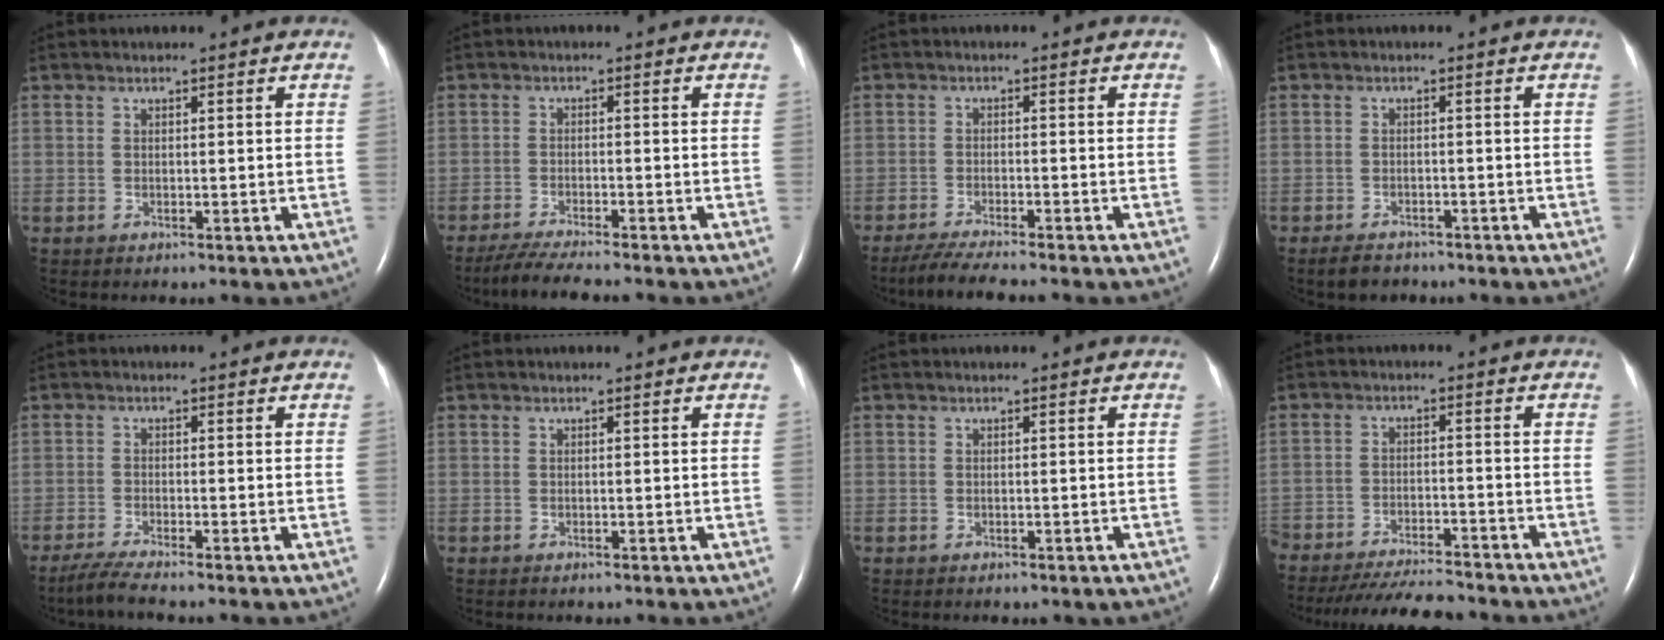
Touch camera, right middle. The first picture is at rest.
{"total": 6.9, "force": [-6.0, -0.1, 3.4], "torque": [-0.059, -0.024, -0.102]}
{"total": 6.7, "force": [-5.8, -0.2, 3.4], "torque": [-0.058, -0.023, -0.099]}
{"total": 3.6, "force": [-2.9, 1.7, 1.2], "torque": [-0.029, -0.003, -0.040]}
{"total": 3.6, "force": [-3.0, -0.5, 1.8], "torque": [-0.046, -0.013, -0.062]}
{"total": 0.0}
{"total": 0.0}
{"total": 13.4, "force": [-12.3, 1.9, 5.0], "torque": [-0.083, -0.022, -0.183]}